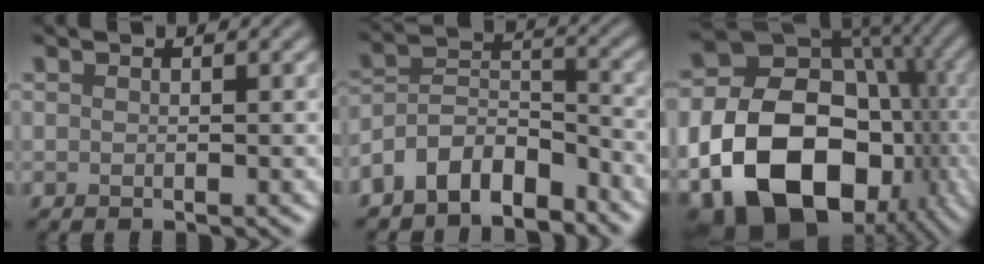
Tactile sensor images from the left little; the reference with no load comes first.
{"total": 6.4, "force": [-4.6, 3.1, 3.2], "torque": [-0.052, 0.005, -0.095]}
{"total": 21.2, "force": [-4.5, 15.9, 13.2], "torque": [-0.234, -0.026, -0.067]}